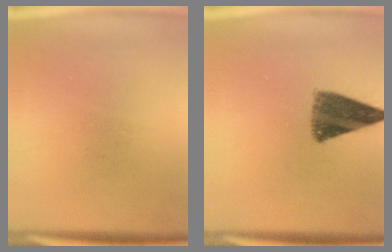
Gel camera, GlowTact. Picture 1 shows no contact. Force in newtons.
{"total": 9.2}